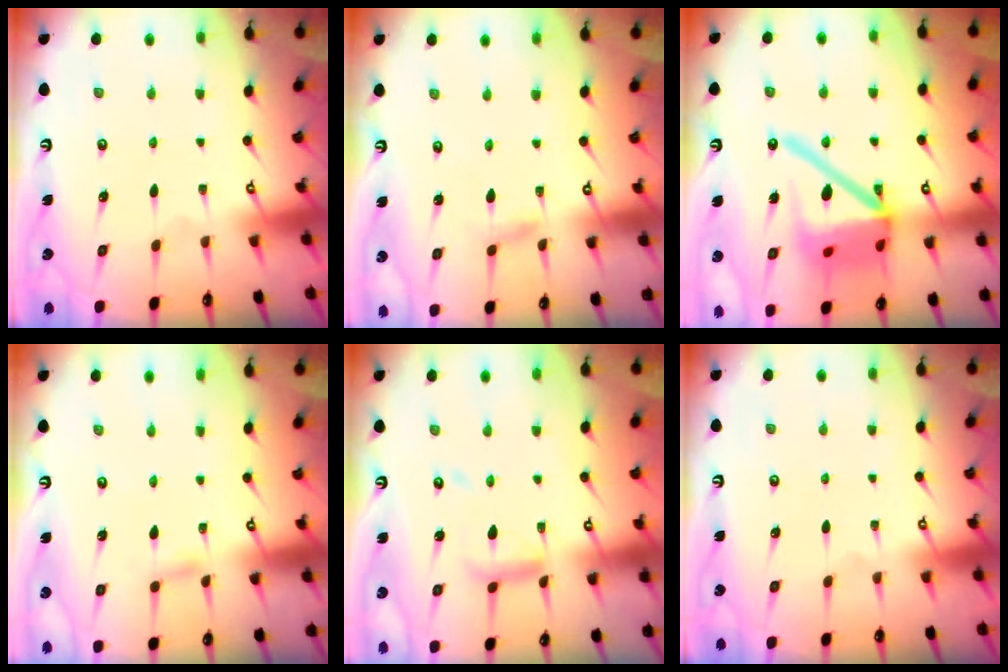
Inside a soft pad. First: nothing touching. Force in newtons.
{"total": 1.6, "press": 1.6, "slide": 0.2}
{"total": 19.3, "press": 19.1, "slide": 2.8}
{"total": 2.3, "press": 2.2, "slide": 0.2}
{"total": 10.3, "press": 10.3, "slide": 1.0}
{"total": 0.0}